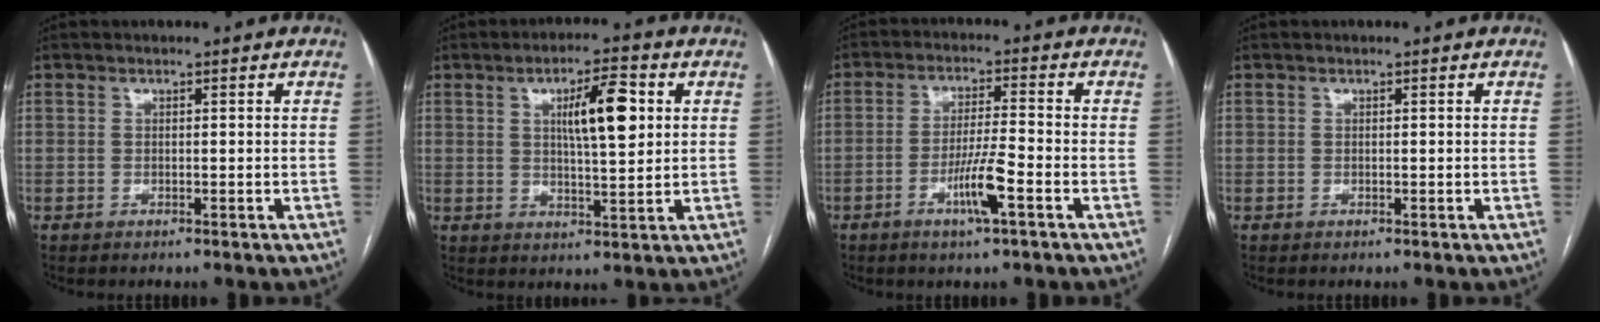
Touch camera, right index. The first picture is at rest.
{"total": 8.5, "force": [2.3, 1.7, 8.0], "torque": [-0.131, 0.010, 0.041]}
{"total": 6.7, "force": [-2.9, 0.1, 6.0], "torque": [-0.114, -0.006, -0.054]}
{"total": 0.0}